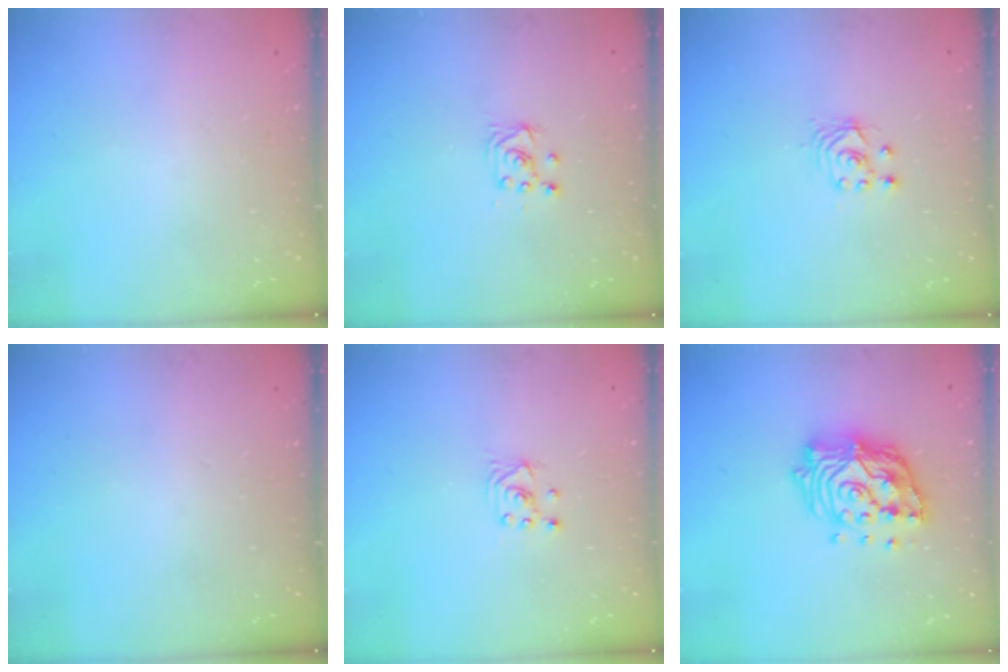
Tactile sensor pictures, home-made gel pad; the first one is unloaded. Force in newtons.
{"total": 4.6, "press": 4.6, "slide": 0.5}
{"total": 2.5, "press": 2.5, "slide": 0.2}
{"total": 0.0}
{"total": 1.7, "press": 1.6, "slide": 0.1}
{"total": 17.0, "press": 16.8, "slide": 2.2}